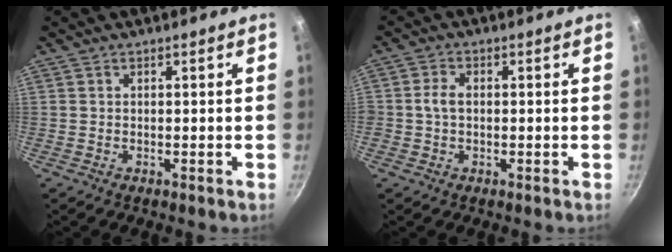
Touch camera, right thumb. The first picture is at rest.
{"total": 3.0, "force": [-0.1, 2.1, 2.1], "torque": [-0.036, 0.010, -0.004]}